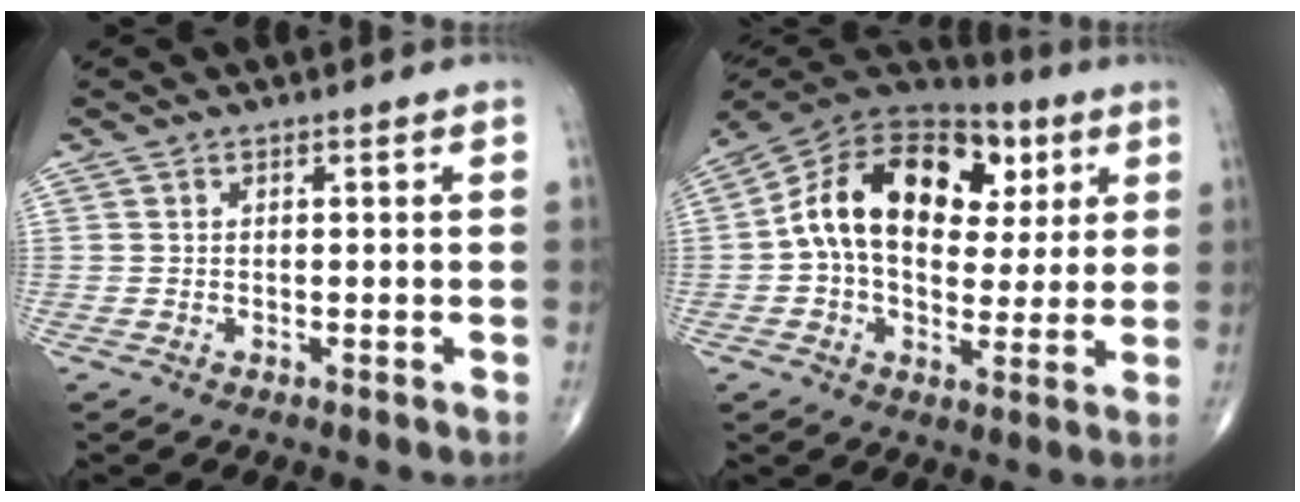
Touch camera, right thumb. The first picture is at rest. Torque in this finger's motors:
{"motor_torque": [1.97, 3.04, 1.32, -0.47, 0.17]}